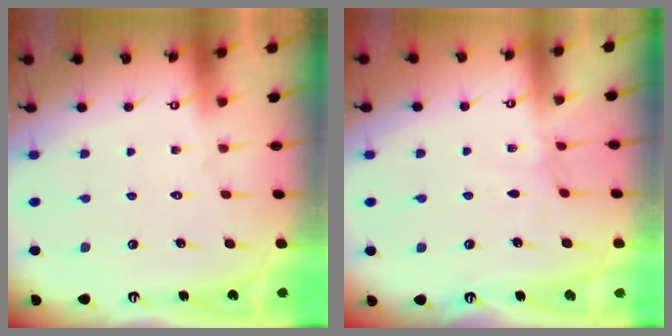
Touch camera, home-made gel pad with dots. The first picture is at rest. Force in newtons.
{"total": 1.5, "press": 1.5, "slide": 0.4}